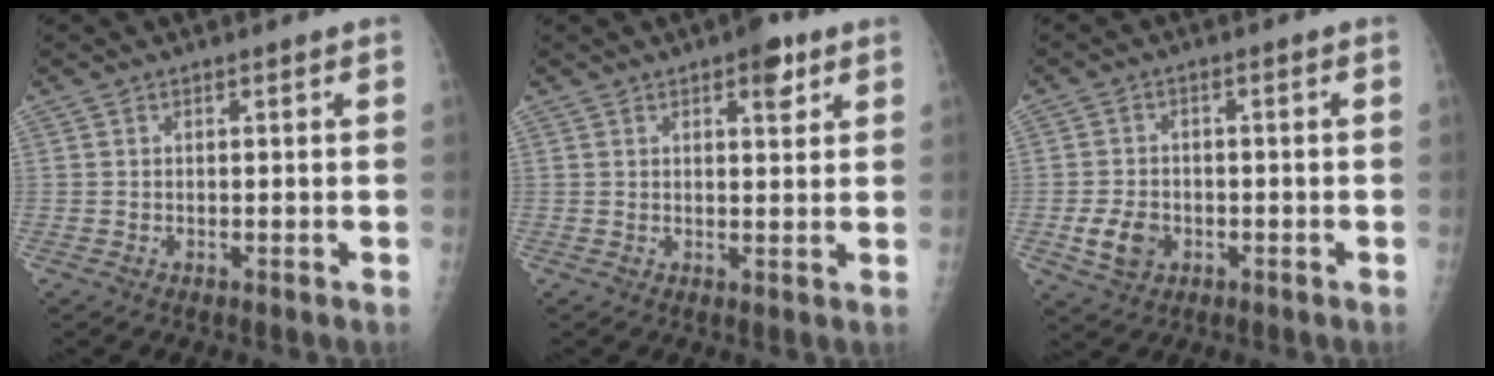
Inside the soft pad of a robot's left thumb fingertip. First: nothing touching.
{"total": 4.7, "force": [2.6, 1.9, 3.4], "torque": [-0.032, -0.010, 0.031]}
{"total": 5.2, "force": [-1.7, 4.0, 2.9], "torque": [-0.047, 0.006, -0.027]}